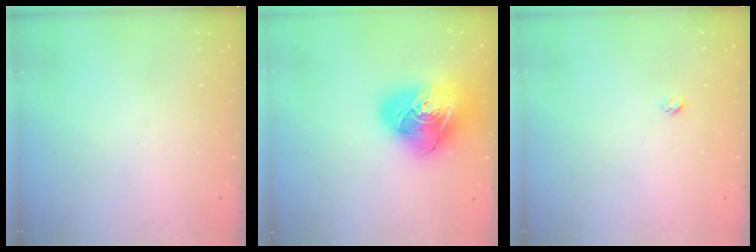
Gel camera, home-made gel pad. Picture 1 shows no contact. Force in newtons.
{"total": 22.2, "press": 22.0, "slide": 2.8}
{"total": 1.9, "press": 1.9, "slide": 0.1}